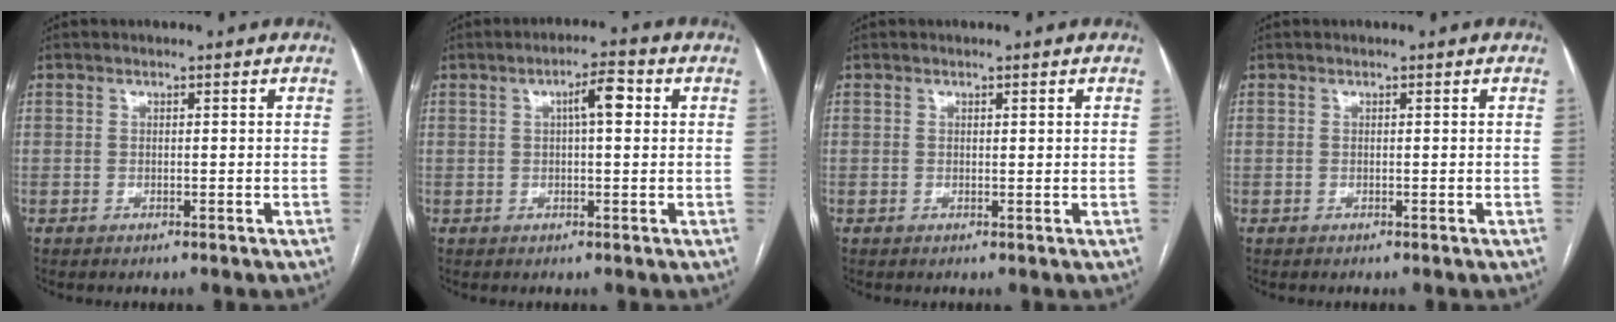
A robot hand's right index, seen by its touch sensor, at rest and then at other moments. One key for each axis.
{"total": 4.6, "fx": 1.1, "fy": 1.0, "fz": 4.3, "tx": -0.071, "ty": 0.016, "tz": 0.015}
{"total": 0.6, "fx": 0.3, "fy": 0.1, "fz": 0.6, "tx": -0.012, "ty": 0.001, "tz": 0.003}
{"total": 0.0}